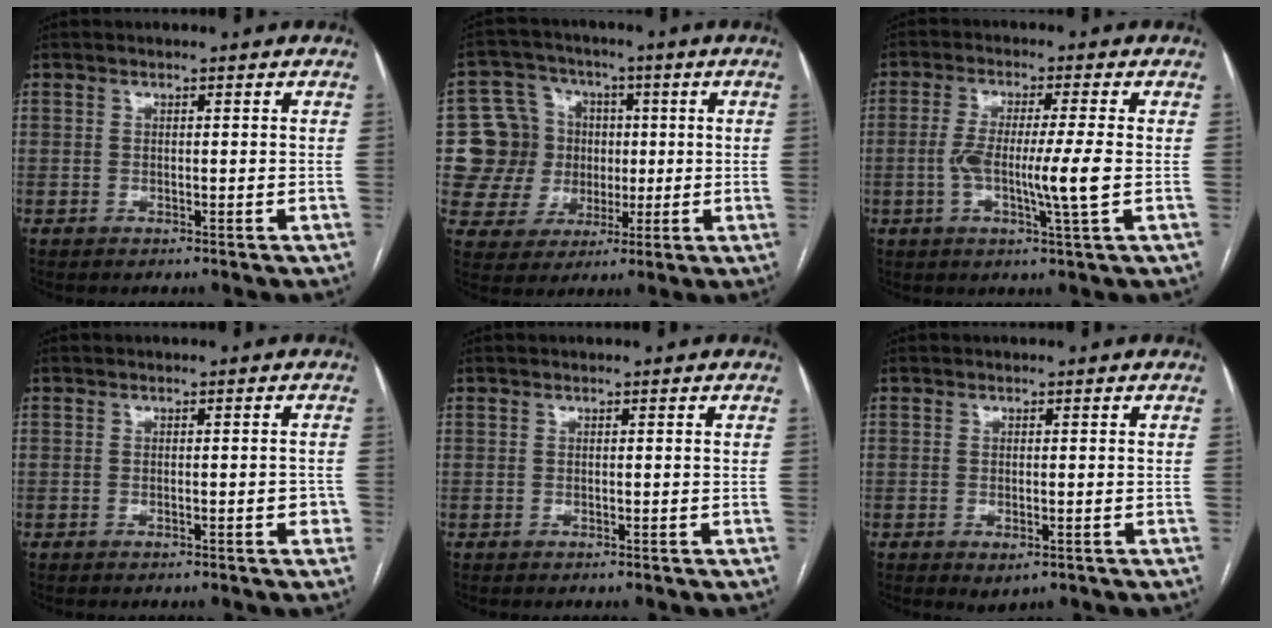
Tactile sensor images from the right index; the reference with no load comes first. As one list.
[{"total": 11.3, "force": [0.8, 11.1, 2.3], "torque": [-0.054, 0.042, 0.027]}, {"total": 7.8, "force": [-1.0, -0.4, 7.7], "torque": [-0.145, -0.007, -0.018]}, {"total": 1.5, "force": [-0.6, 0.6, 1.3], "torque": [-0.009, 0.004, -0.004]}, {"total": 0.0}, {"total": 2.2, "force": [-0.9, 0.9, 1.7], "torque": [-0.026, -0.004, -0.006]}]